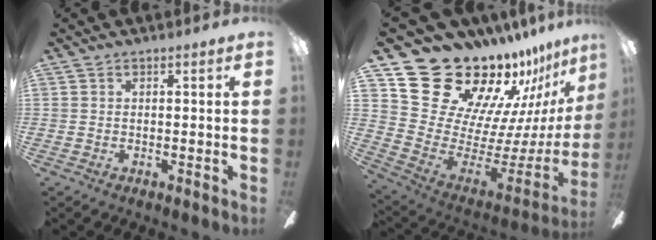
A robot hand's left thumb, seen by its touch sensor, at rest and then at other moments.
{"total": 24.9, "force": [20.3, 11.3, 8.8], "torque": [-0.130, -0.164, 0.393]}